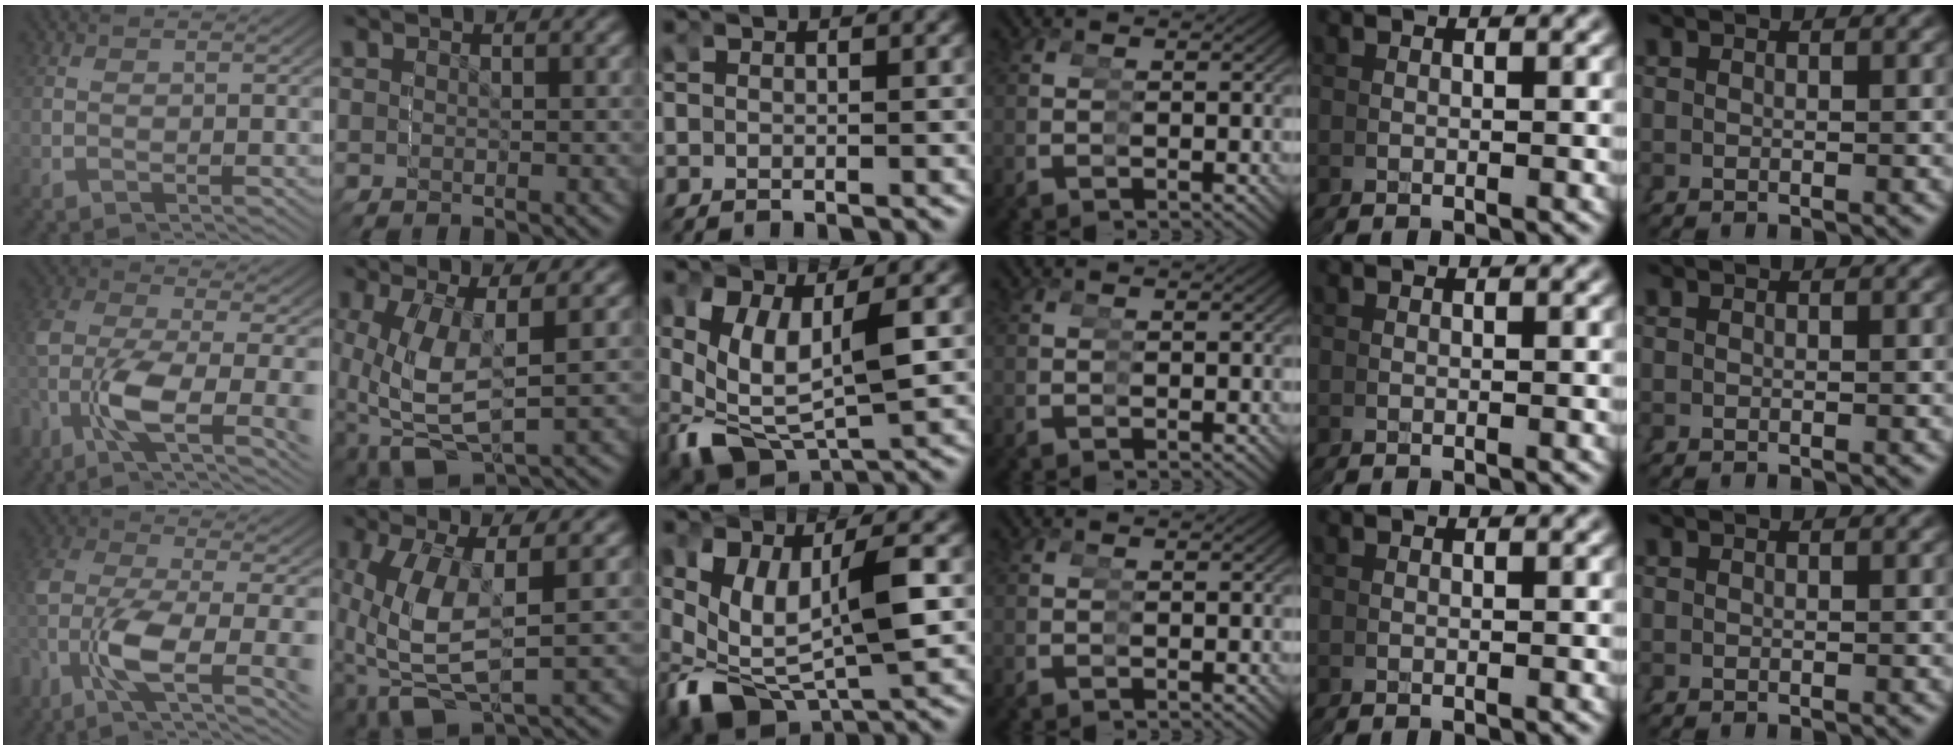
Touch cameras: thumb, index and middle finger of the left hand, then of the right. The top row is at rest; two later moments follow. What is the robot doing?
{"motion": "grasp_and_lifting", "object": "stress ball aka squeeze ball"}